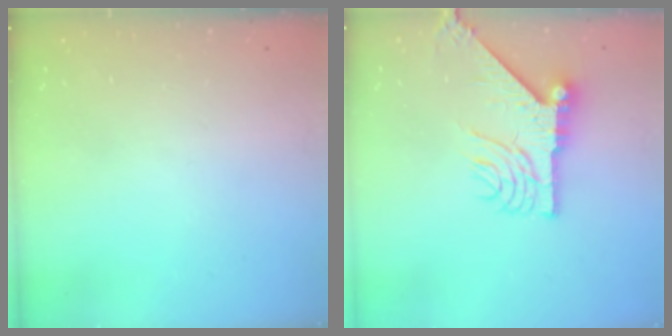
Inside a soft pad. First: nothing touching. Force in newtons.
{"total": 12.1, "press": 12.0, "slide": 1.6}